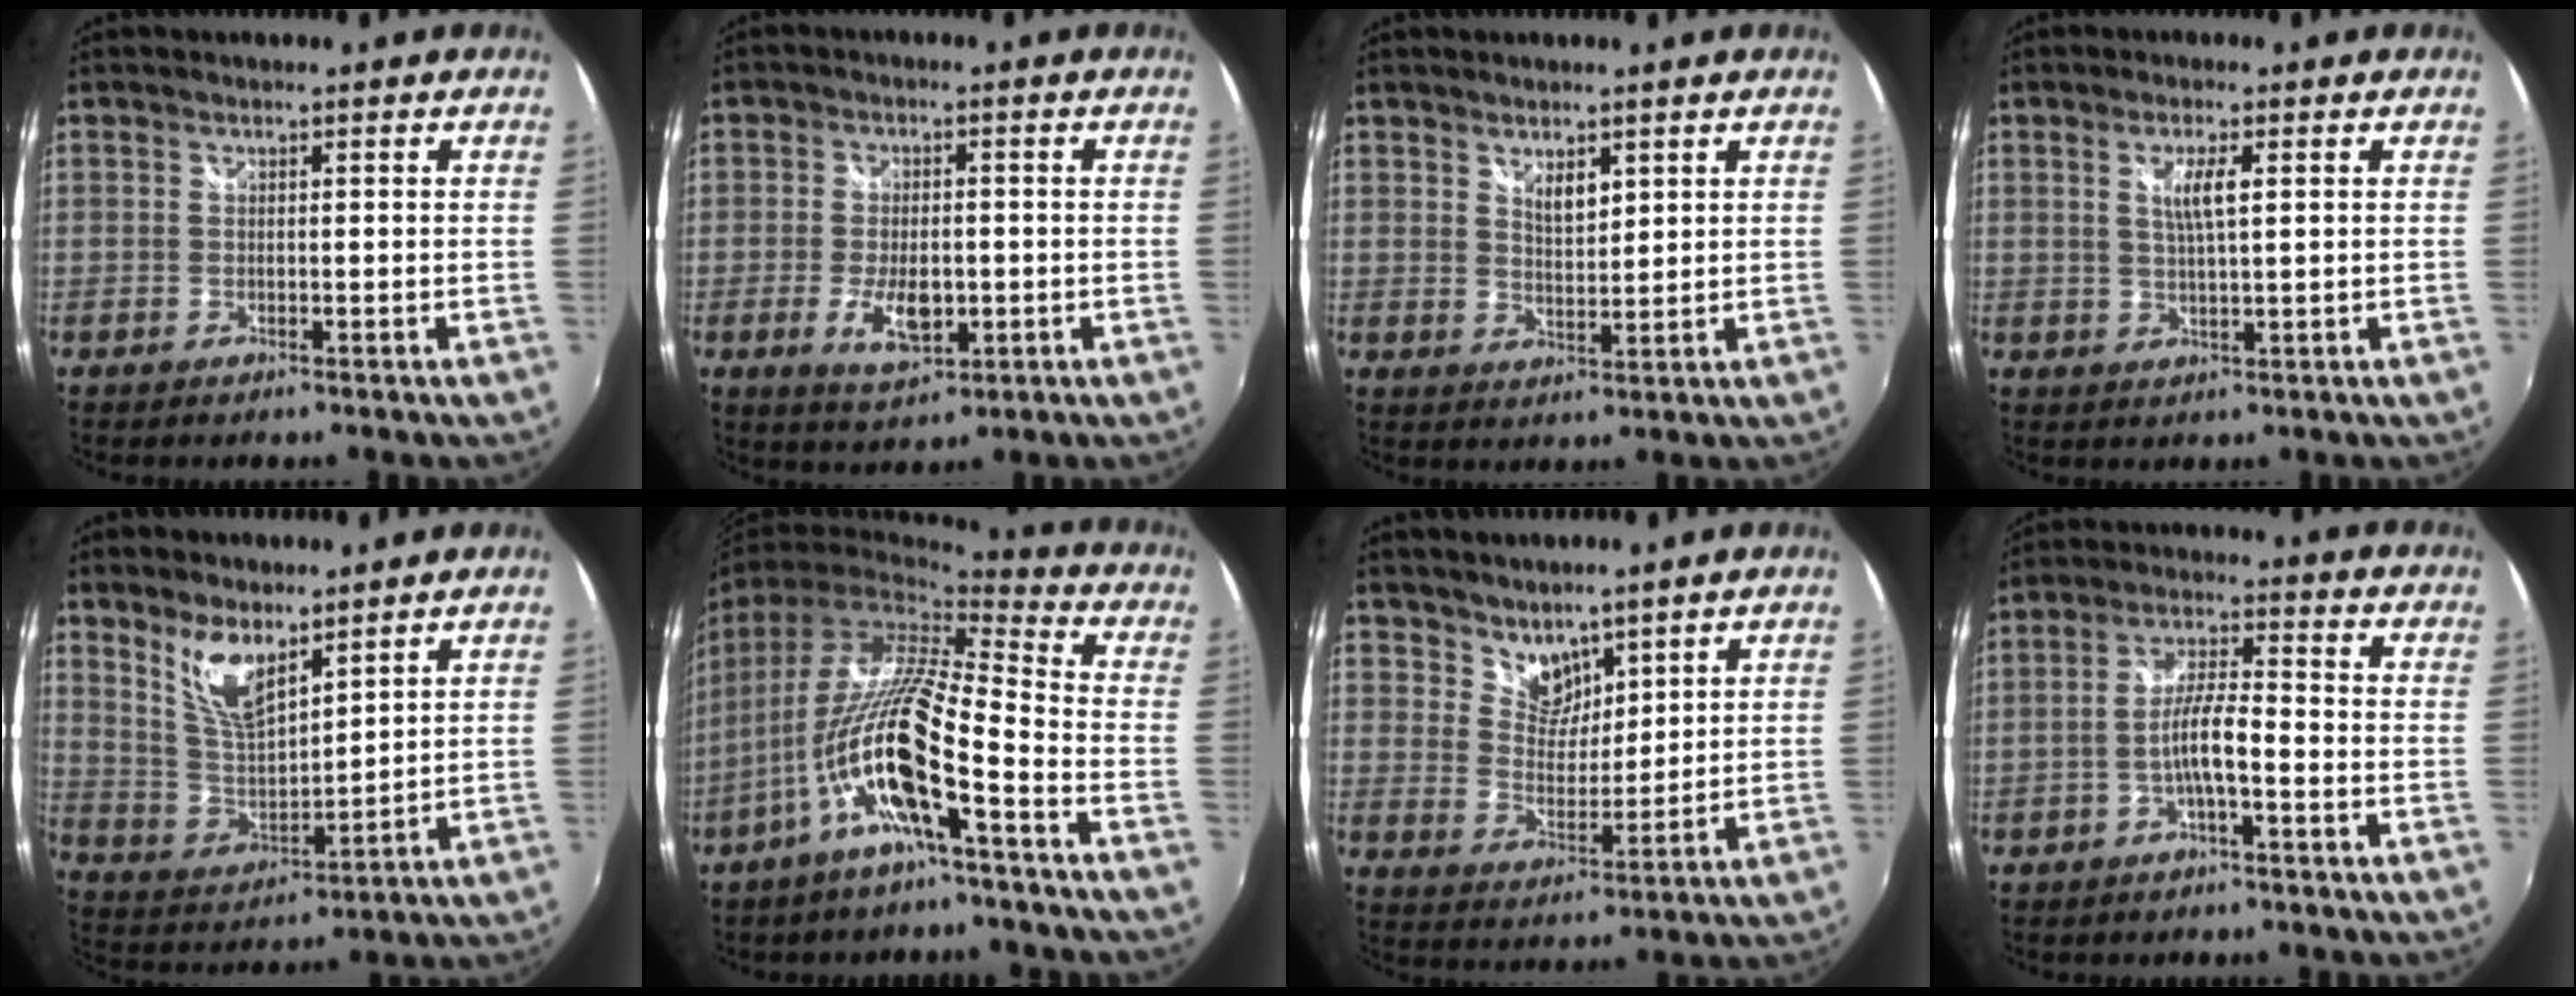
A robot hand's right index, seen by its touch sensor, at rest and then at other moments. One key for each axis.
{"total": 7.2, "fx": -2.0, "fy": 3.6, "fz": 5.9, "tx": -0.118, "ty": -0.007, "tz": -0.029}
{"total": 3.7, "fx": 2.3, "fy": 1.6, "fz": 2.4, "tx": -0.037, "ty": -0.004, "tz": 0.039}
{"total": 3.9, "fx": 1.2, "fy": 0.5, "fz": 3.7, "tx": -0.070, "ty": -0.003, "tz": 0.021}
{"total": 9.4, "fx": 6.5, "fy": 3.3, "fz": 6.0, "tx": -0.116, "ty": -0.006, "tz": 0.133}
{"total": 16.2, "fx": -6.2, "fy": 2.3, "fz": 14.7, "tx": -0.263, "ty": -0.017, "tz": -0.123}
{"total": 6.3, "fx": 5.2, "fy": 3.2, "fz": 1.5, "tx": -0.011, "ty": 0.002, "tz": 0.098}
{"total": 6.0, "fx": -2.5, "fy": 0.7, "fz": 5.4, "tx": -0.107, "ty": 0.012, "tz": -0.043}